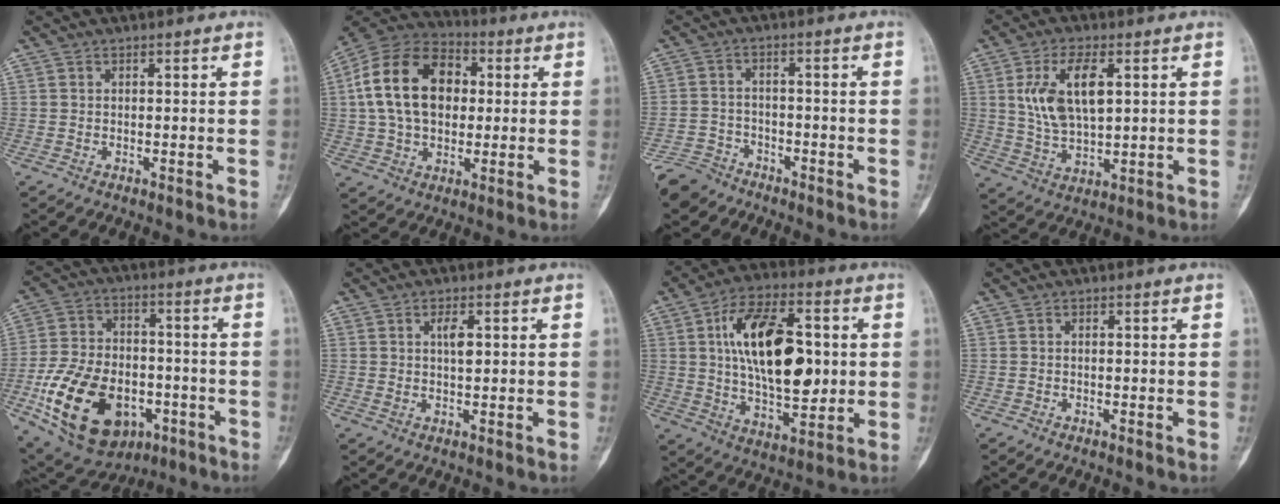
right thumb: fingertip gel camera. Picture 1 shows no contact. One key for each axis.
{"total": 19.1, "fx": 2.8, "fy": 13.0, "fz": 13.7, "tx": -0.234, "ty": 0.022, "tz": 0.045}
{"total": 6.0, "fx": -5.0, "fy": 3.3, "fz": 0.6, "tx": -0.006, "ty": 0.021, "tz": -0.100}
{"total": 11.3, "fx": 2.9, "fy": 5.4, "fz": 9.5, "tx": -0.178, "ty": -0.009, "tz": 0.062}
{"total": 22.3, "fx": -7.7, "fy": 14.3, "fz": 15.2, "tx": -0.260, "ty": 0.022, "tz": -0.113}
{"total": 3.2, "fx": 0.9, "fy": 1.3, "fz": 2.8, "tx": -0.044, "ty": -0.003, "tz": 0.015}
{"total": 20.8, "fx": 2.7, "fy": 10.9, "fz": 17.6, "tx": -0.262, "ty": -0.003, "tz": 0.046}
{"total": 0.0}